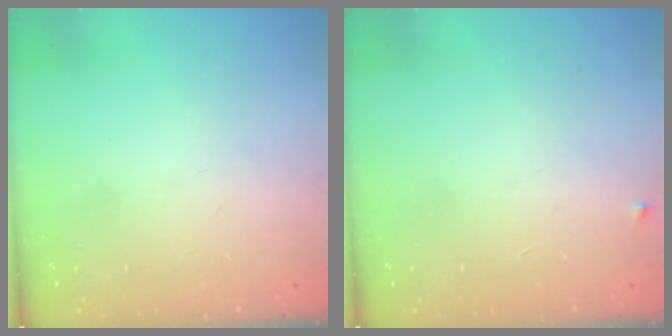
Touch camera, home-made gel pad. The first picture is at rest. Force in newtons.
{"total": 2.3, "press": 2.3, "slide": 0.3}